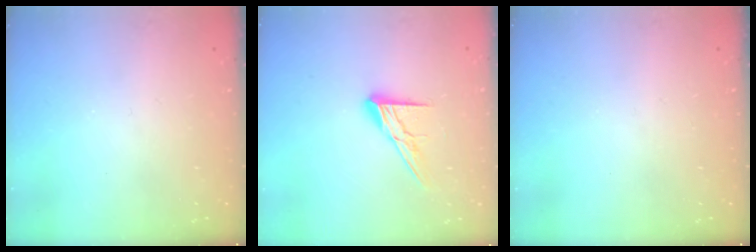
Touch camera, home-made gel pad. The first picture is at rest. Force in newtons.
{"total": 10.4, "press": 10.4, "slide": 0.6}
{"total": 0.0}